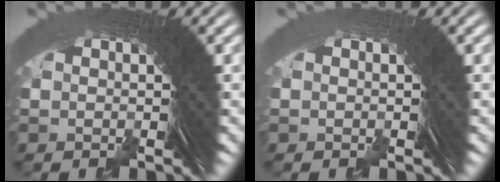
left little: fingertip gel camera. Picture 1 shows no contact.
{"total": 0.8, "force": [0.2, 0.2, -0.7], "torque": [0.011, 0.000, 0.002]}